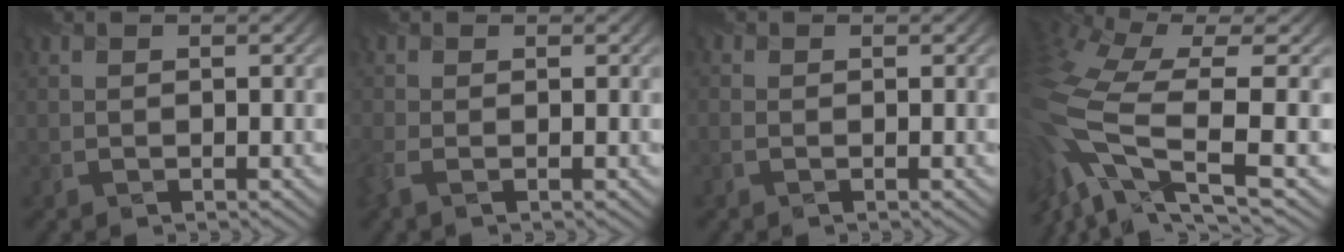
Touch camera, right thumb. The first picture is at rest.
{"total": 1.9, "force": [-0.9, 0.6, 1.6], "torque": [-0.049, -0.009, -0.028]}
{"total": 0.0}
{"total": 13.0, "force": [-2.6, 4.6, 11.9], "torque": [-0.297, -0.014, -0.038]}